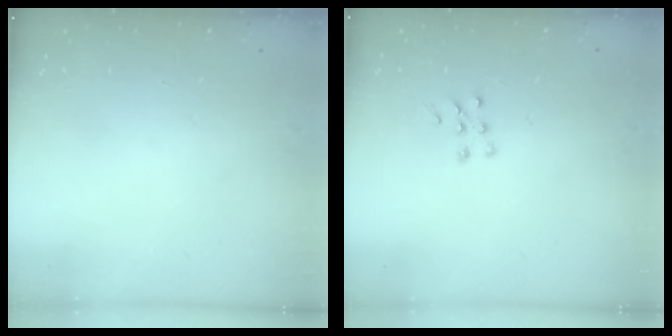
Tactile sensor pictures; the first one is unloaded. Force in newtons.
{"total": 5.6, "press": 5.6, "slide": 0.8}